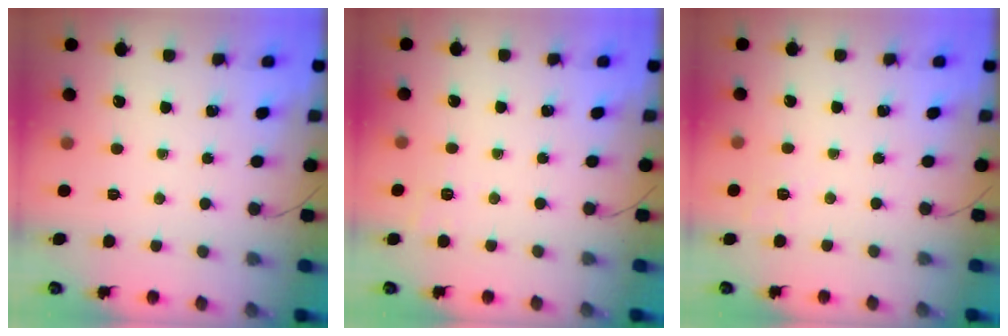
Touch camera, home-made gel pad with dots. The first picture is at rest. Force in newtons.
{"total": 2.0, "press": 1.3, "slide": 1.6}
{"total": 3.4, "press": 2.9, "slide": 1.6}